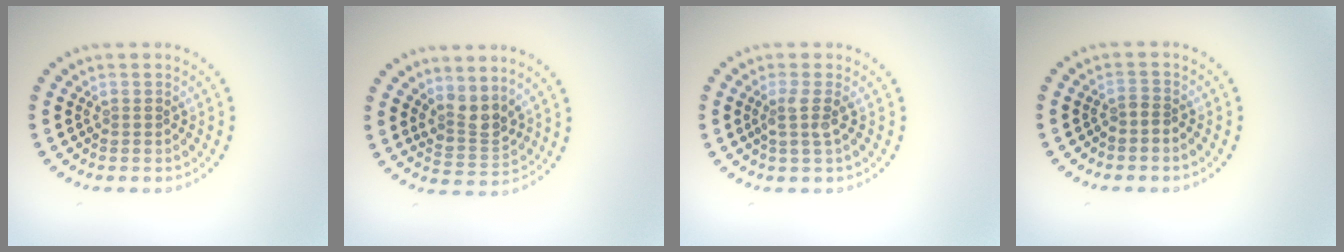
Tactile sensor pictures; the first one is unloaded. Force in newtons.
{"total": 2.7, "press": 2.1, "slide": 1.7}
{"total": 1.8, "press": 1.3, "slide": 1.3}
{"total": 1.0, "press": 0.7, "slide": 0.7}